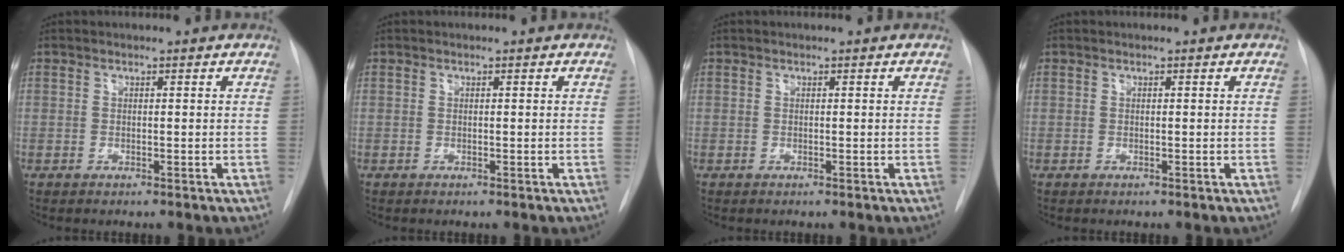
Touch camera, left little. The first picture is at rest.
{"total": 0.0}
{"total": 0.0}
{"total": 0.0}